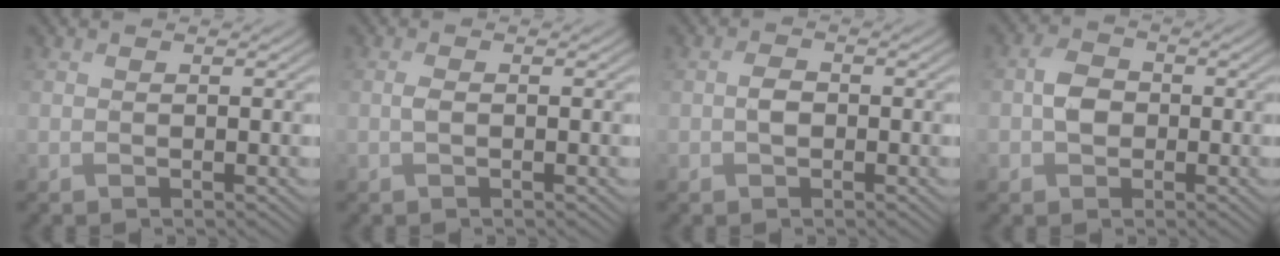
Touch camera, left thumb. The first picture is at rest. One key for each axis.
{"total": 1.0, "fx": -0.2, "fy": 0.3, "fz": 1.0, "tx": -0.024, "ty": 0.001, "tz": -0.005}
{"total": 1.8, "fx": -0.4, "fy": 1.3, "fz": 1.2, "tx": -0.025, "ty": 0.001, "tz": -0.012}
{"total": 3.3, "fx": -0.6, "fy": 2.7, "fz": 1.8, "tx": -0.038, "ty": 0.002, "tz": -0.020}